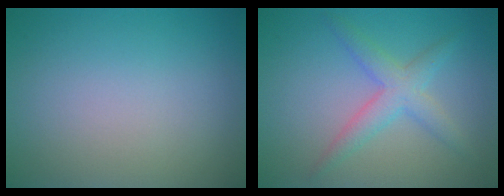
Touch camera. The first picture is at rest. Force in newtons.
{"total": 3.2, "press": 3.2, "slide": 0.2}